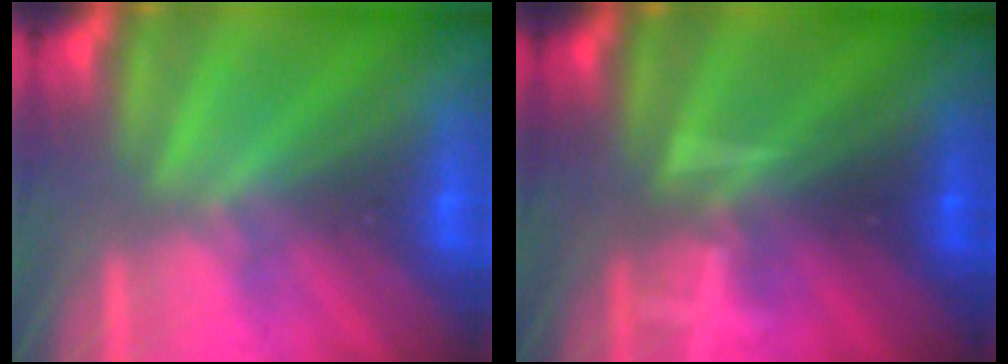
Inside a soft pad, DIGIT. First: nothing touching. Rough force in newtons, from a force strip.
{"total": 3.2}